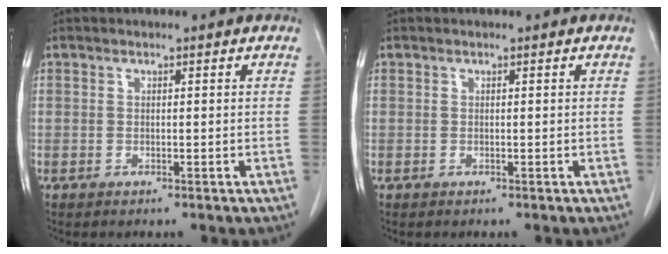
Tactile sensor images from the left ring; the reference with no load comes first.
{"total": 0.0}